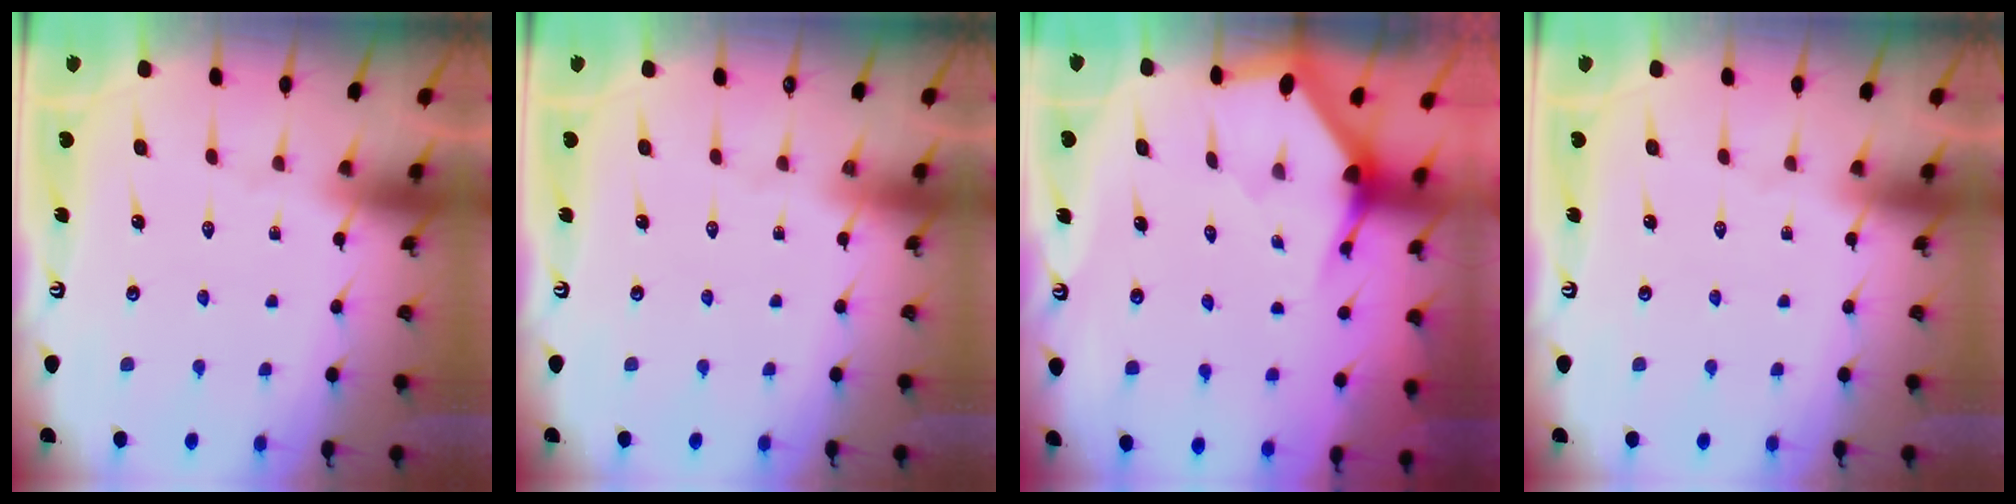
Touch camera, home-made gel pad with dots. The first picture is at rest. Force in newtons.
{"total": 0.0}
{"total": 2.9, "press": 2.9, "slide": 0.1}
{"total": 0.0}